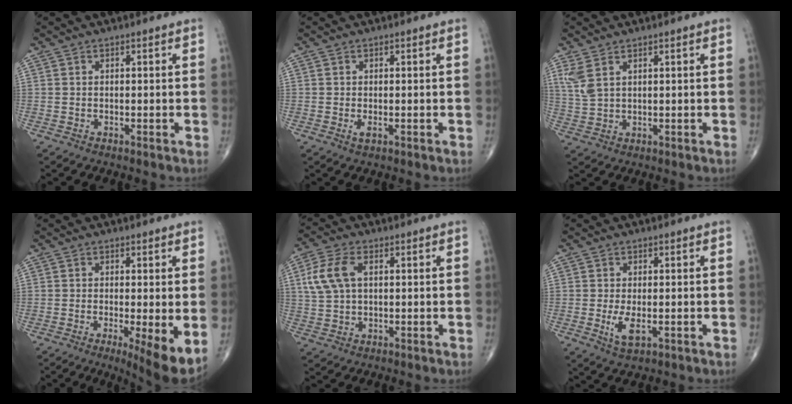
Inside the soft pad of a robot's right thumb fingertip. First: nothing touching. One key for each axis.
{"total": 1.2, "fx": -0.4, "fy": 0.5, "fz": 1.0, "tx": -0.019, "ty": -0.003, "tz": -0.008}
{"total": 4.1, "fx": 2.1, "fy": 1.8, "fz": 3.0, "tx": -0.073, "ty": 0.000, "tz": 0.054}
{"total": 8.1, "fx": -1.7, "fy": 1.8, "fz": 7.8, "tx": -0.118, "ty": -0.024, "tz": -0.026}
{"total": 7.6, "fx": 1.8, "fy": 4.5, "fz": 5.9, "tx": -0.135, "ty": 0.010, "tz": 0.037}
{"total": 4.0, "fx": -0.8, "fy": 1.7, "fz": 3.5, "tx": -0.069, "ty": -0.009, "tz": -0.012}